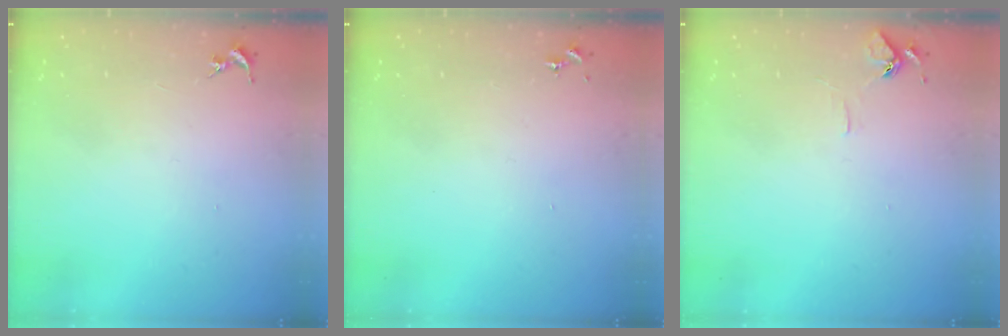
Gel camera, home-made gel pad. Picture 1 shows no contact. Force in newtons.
{"total": 0.0}
{"total": 6.7, "press": 6.6, "slide": 0.8}